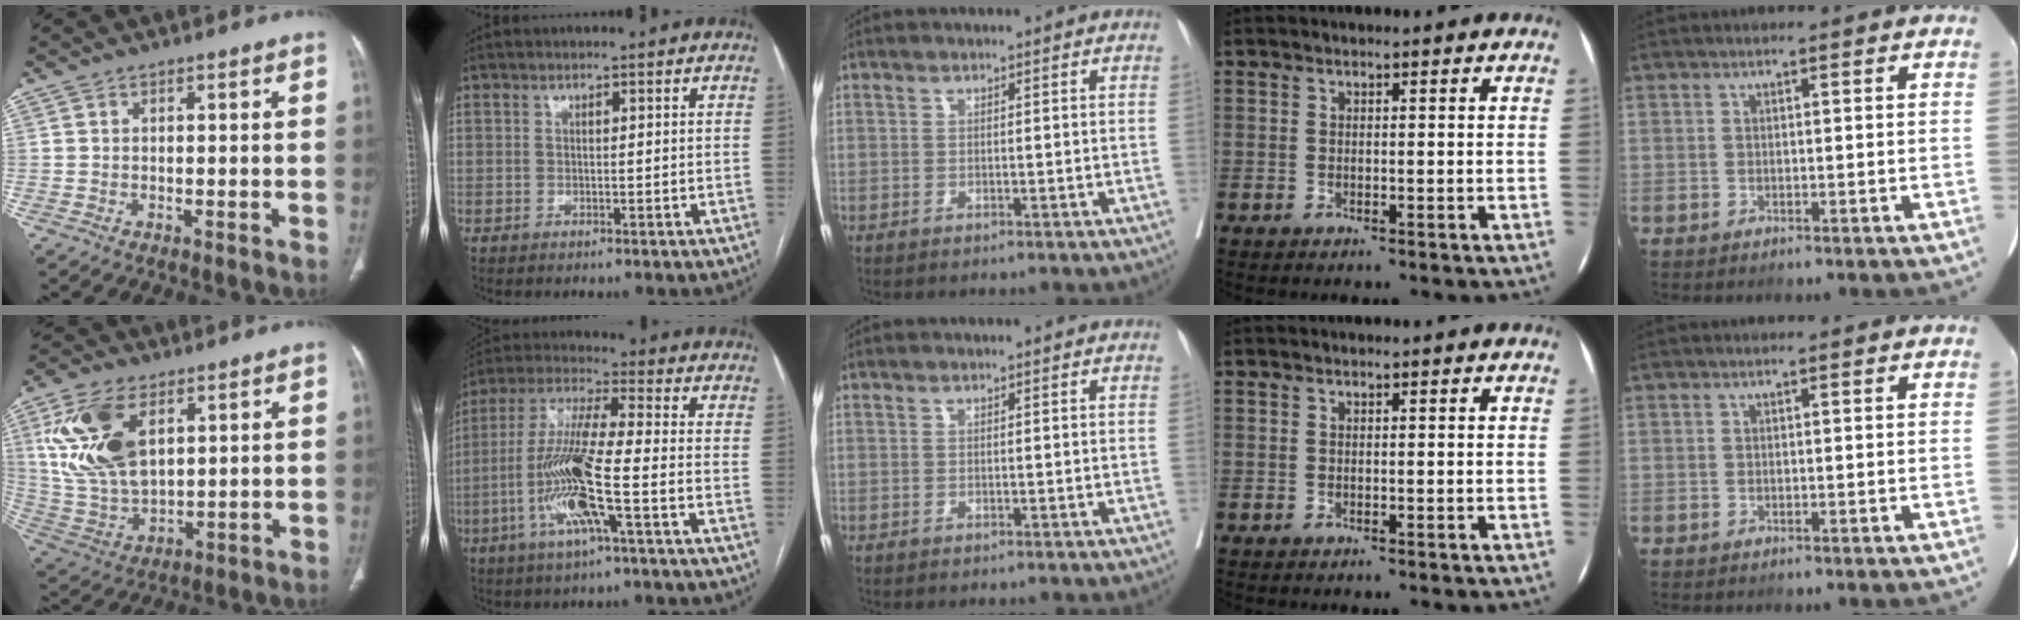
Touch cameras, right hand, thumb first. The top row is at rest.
{"thumb": {"total": 16.5, "force": [5.9, 9.1, 12.5], "torque": [-0.243, -0.018, 0.125]}, "index": {"total": 13.7, "force": [-4.2, 0.8, 13.1], "torque": [-0.271, -0.002, -0.084]}}